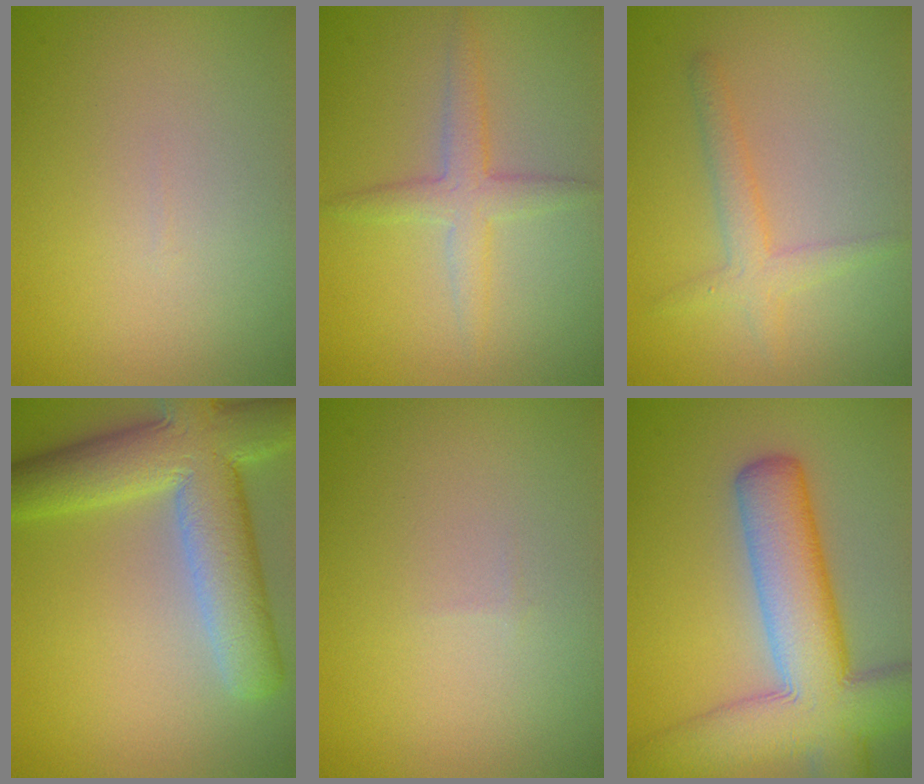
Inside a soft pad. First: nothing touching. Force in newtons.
{"total": 2.8, "press": 2.8, "slide": 0.0}
{"total": 2.3, "press": 2.3, "slide": 0.1}
{"total": 9.9, "press": 9.9, "slide": 0.6}
{"total": 0.0}
{"total": 10.5, "press": 10.4, "slide": 0.6}